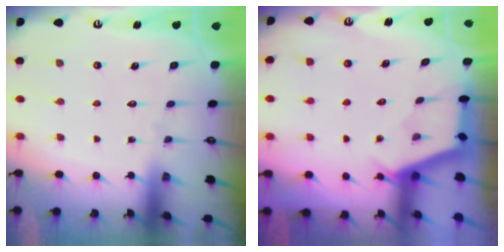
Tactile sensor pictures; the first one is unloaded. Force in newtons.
{"total": 2.4, "press": 2.4, "slide": 0.1}